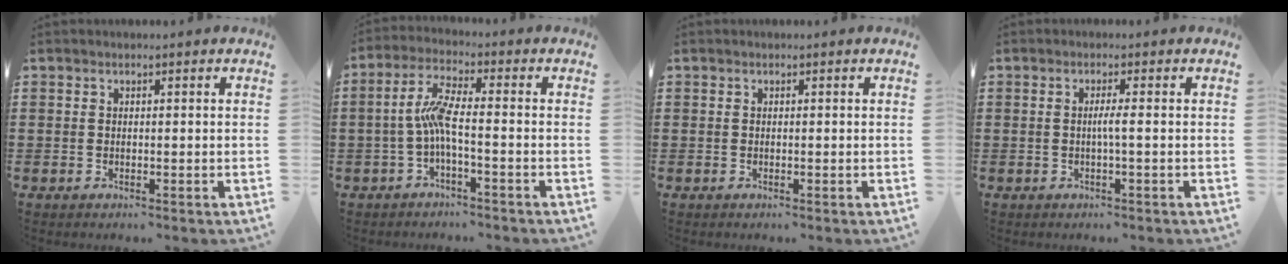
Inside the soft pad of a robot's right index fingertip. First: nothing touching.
{"total": 5.8, "force": [-1.5, 0.9, 5.5], "torque": [-0.124, -0.004, -0.035]}
{"total": 0.0}
{"total": 1.8, "force": [-0.3, -0.3, 1.7], "torque": [-0.032, -0.004, -0.008]}